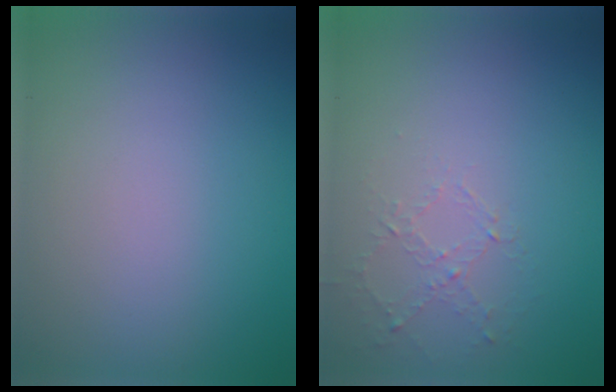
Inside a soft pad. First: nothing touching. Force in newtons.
{"total": 1.0, "press": 0.4, "slide": 0.9}